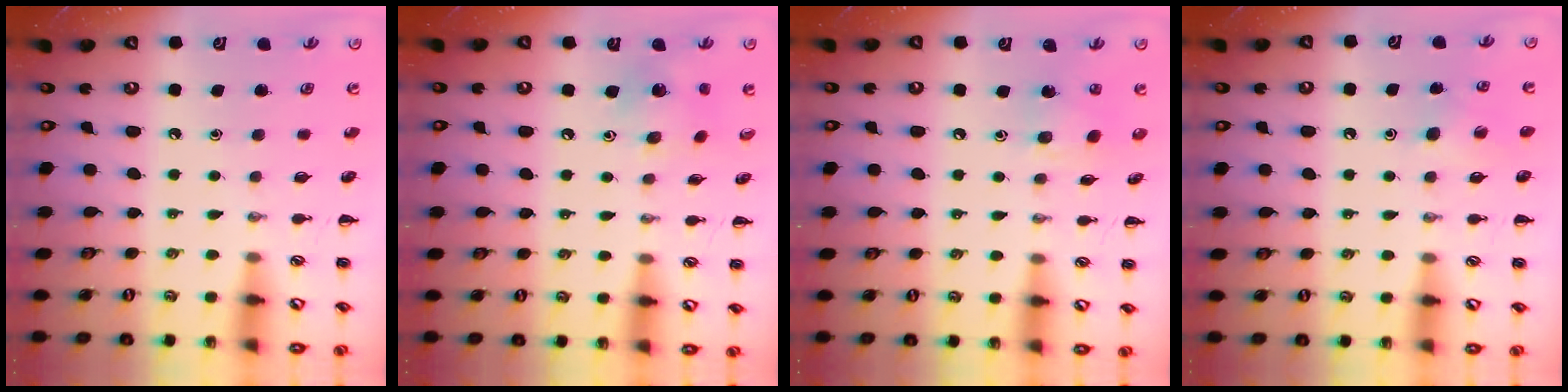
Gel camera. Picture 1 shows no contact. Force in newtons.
{"total": 5.9, "press": 5.8, "slide": 1.2}
{"total": 6.5, "press": 6.4, "slide": 1.2}
{"total": 5.4, "press": 5.2, "slide": 1.5}